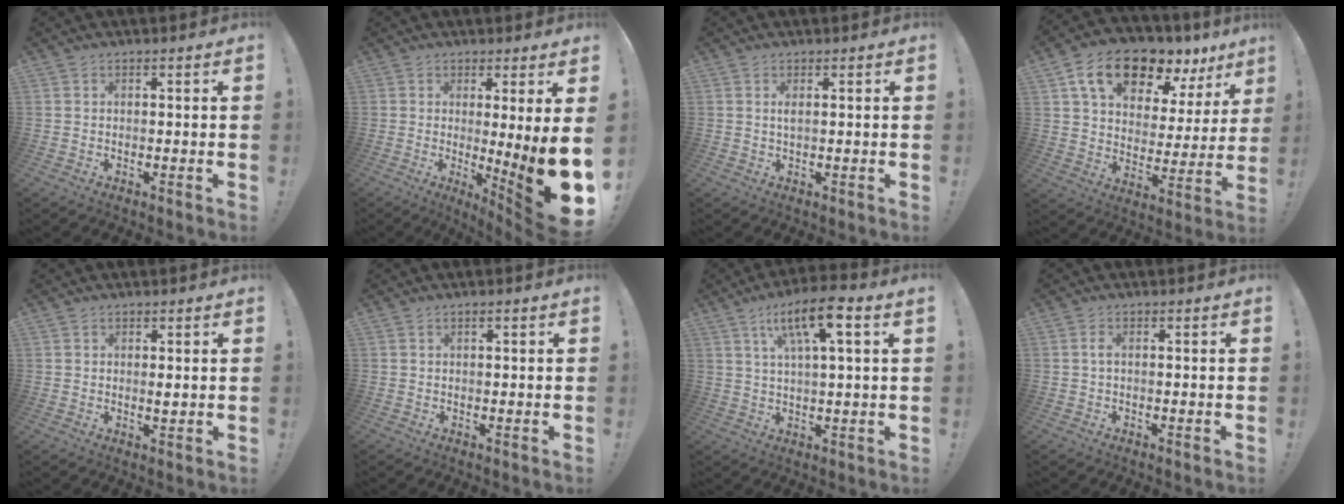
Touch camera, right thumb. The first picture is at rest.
{"total": 12.6, "force": [-0.5, -0.9, 12.6], "torque": [-0.170, -0.047, -0.004]}
{"total": 1.4, "force": [0.4, 0.2, 1.4], "torque": [-0.028, 0.001, 0.006]}
{"total": 16.6, "force": [11.2, 8.4, 8.9], "torque": [-0.145, -0.071, 0.198]}
{"total": 1.8, "force": [0.8, 1.4, 0.8], "torque": [0.001, -0.008, 0.011]}
{"total": 0.9, "force": [0.4, -0.1, 0.8], "torque": [-0.019, 0.002, 0.007]}
{"total": 11.1, "force": [5.1, 1.9, 9.7], "torque": [-0.160, -0.014, 0.078]}
{"total": 1.2, "force": [0.1, 0.4, 1.1], "torque": [-0.030, 0.007, 0.002]}